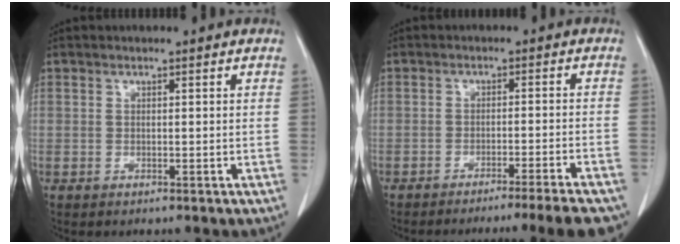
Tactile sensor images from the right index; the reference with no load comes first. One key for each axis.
{"total": 12.5, "fx": -11.0, "fy": -0.5, "fz": 5.9, "tx": -0.037, "ty": -0.012, "tz": -0.136}